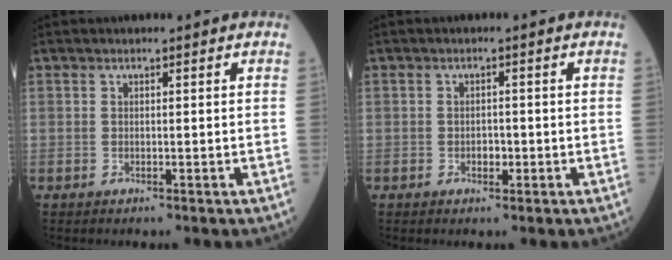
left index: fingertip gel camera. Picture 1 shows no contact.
{"total": 1.4, "force": [-0.5, 0.9, 0.9], "torque": [-0.014, 0.003, -0.006]}